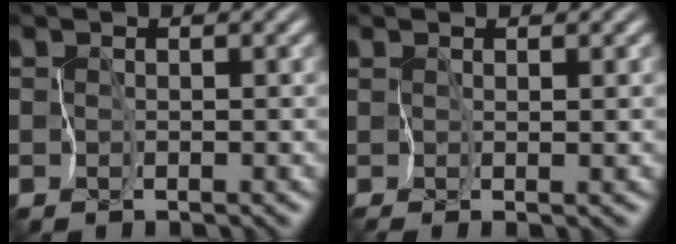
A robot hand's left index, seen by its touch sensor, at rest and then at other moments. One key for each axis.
{"total": 0.9, "fx": 0.2, "fy": -0.9, "fz": -0.1, "tx": -0.010, "ty": 0.001, "tz": 0.003}